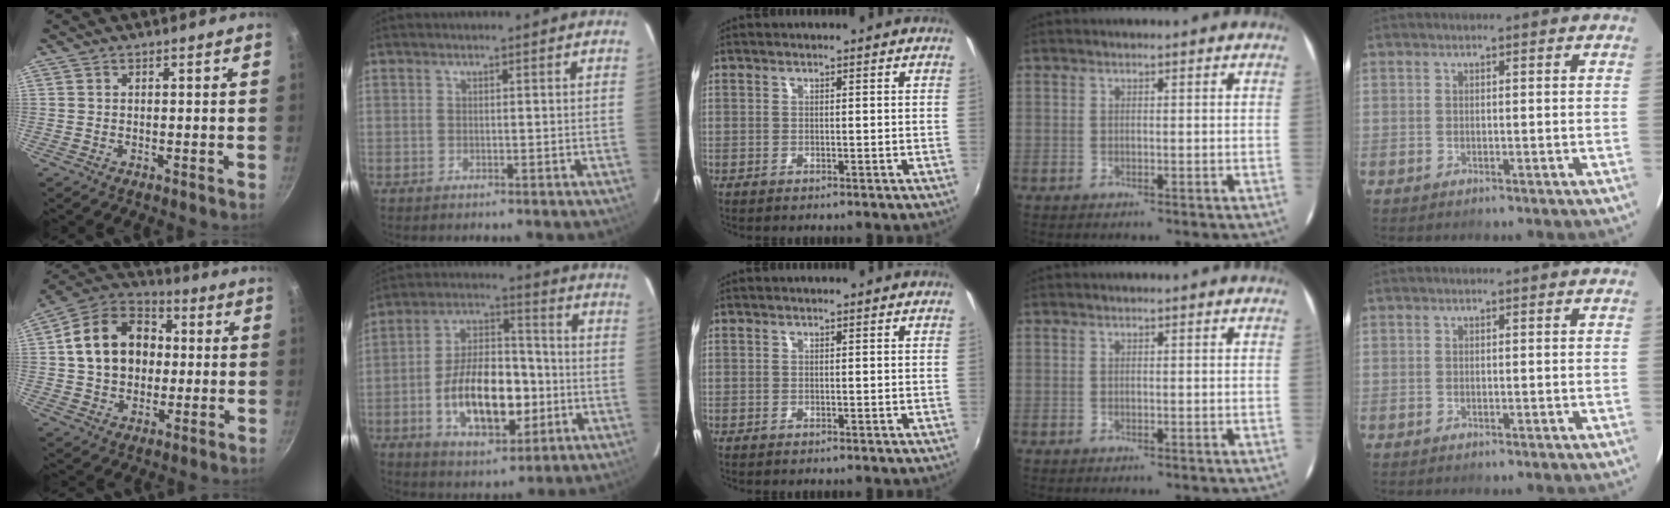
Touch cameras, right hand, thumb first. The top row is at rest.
{"thumb": {"total": 16.8, "force": [1.6, 13.0, 10.4], "torque": [-0.153, 0.030, 0.016]}, "index": {"total": 16.7, "force": [-4.2, 8.9, 13.5], "torque": [-0.256, 0.014, -0.058]}}